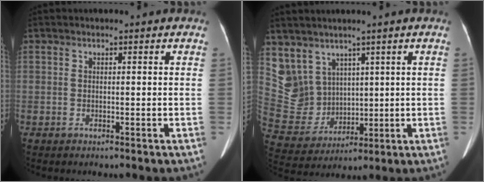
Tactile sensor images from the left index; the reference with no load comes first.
{"total": 9.7, "force": [5.9, 7.6, 1.1], "torque": [-0.049, 0.015, 0.147]}